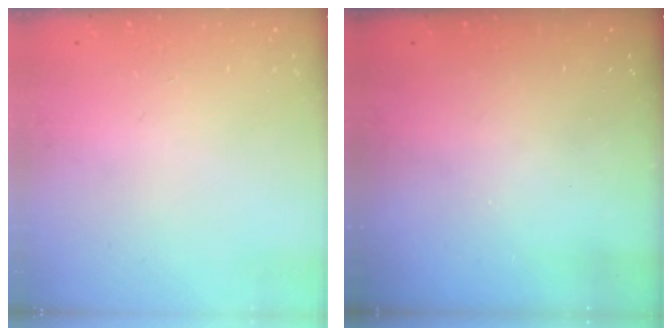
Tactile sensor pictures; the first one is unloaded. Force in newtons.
{"total": 0.0}